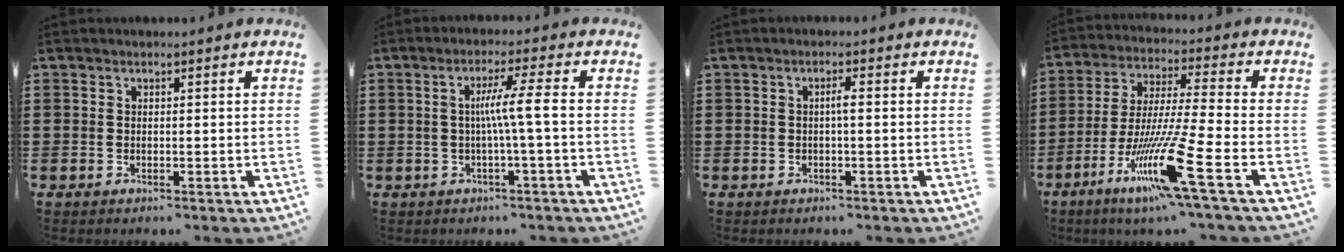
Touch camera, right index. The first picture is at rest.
{"total": 5.4, "force": [-0.4, -0.6, 5.3], "torque": [-0.098, -0.004, -0.015]}
{"total": 1.5, "force": [-0.2, 0.1, 1.5], "torque": [-0.028, 0.001, -0.005]}
{"total": 14.9, "force": [-7.2, 0.3, 13.0], "torque": [-0.269, -0.018, -0.131]}